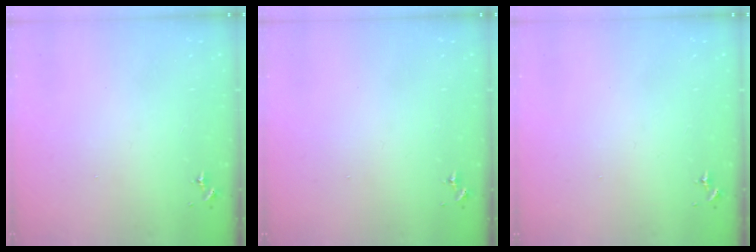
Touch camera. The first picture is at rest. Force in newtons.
{"total": 0.0}
{"total": 0.0}